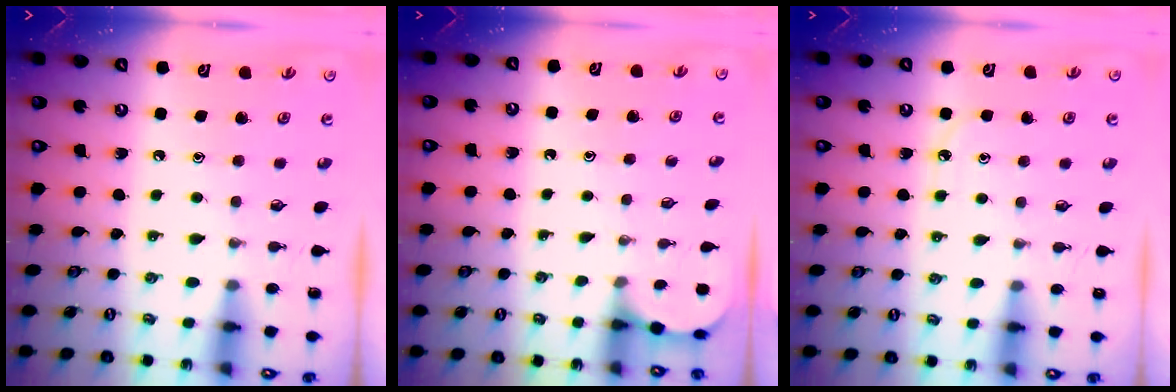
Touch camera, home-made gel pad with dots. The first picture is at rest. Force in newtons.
{"total": 1.8, "press": 1.8, "slide": 0.1}
{"total": 4.4, "press": 4.4, "slide": 0.5}